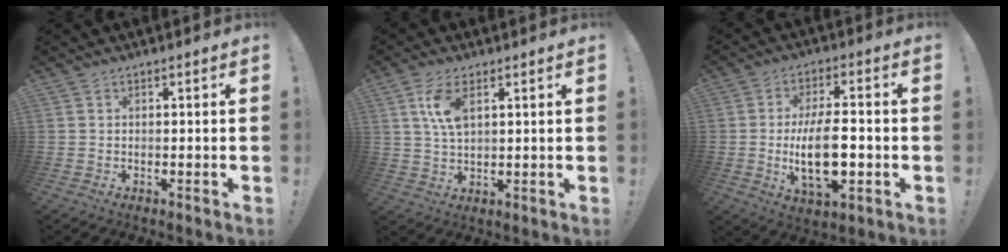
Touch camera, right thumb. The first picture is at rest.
{"total": 7.7, "force": [3.0, 3.7, 6.1], "torque": [-0.118, -0.004, 0.054]}
{"total": 15.3, "force": [-2.3, 6.4, 13.7], "torque": [-0.247, -0.004, -0.044]}